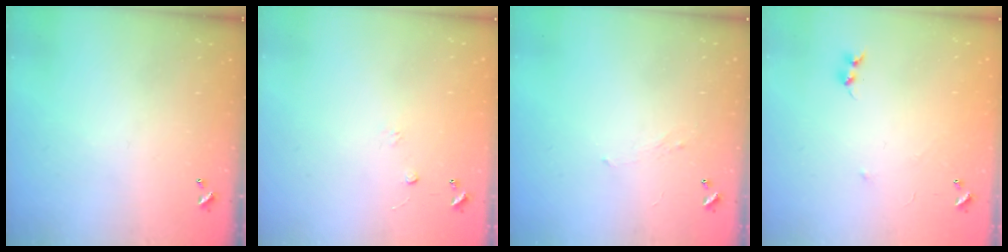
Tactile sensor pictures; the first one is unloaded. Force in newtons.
{"total": 6.6, "press": 6.6, "slide": 0.6}
{"total": 1.0, "press": 0.8, "slide": 0.5}
{"total": 7.7, "press": 7.7, "slide": 0.5}